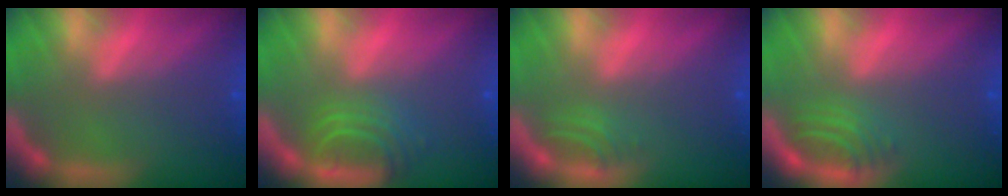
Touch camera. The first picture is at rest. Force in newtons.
{"total": 4.0}
{"total": 1.5}
{"total": 2.9}